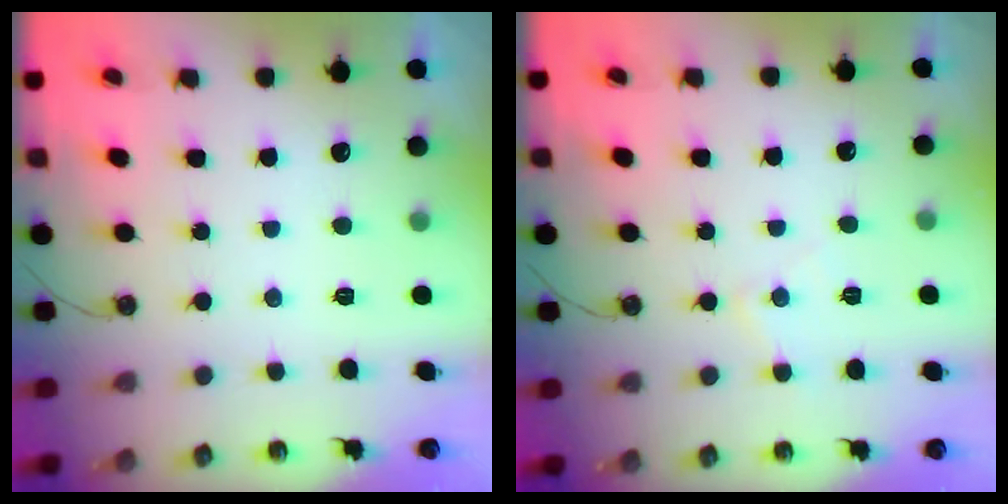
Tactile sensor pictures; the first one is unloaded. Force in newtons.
{"total": 5.3, "press": 5.3, "slide": 0.3}